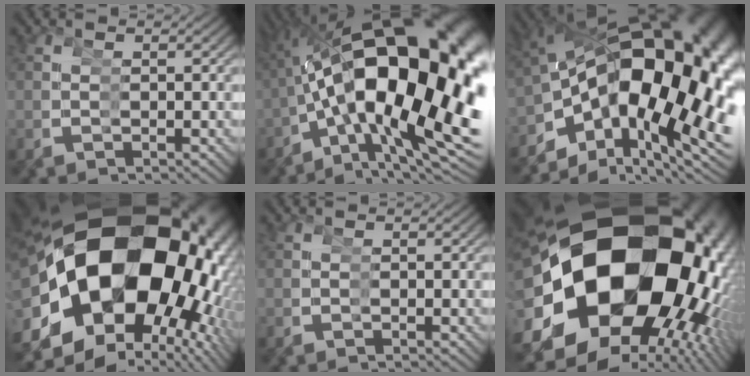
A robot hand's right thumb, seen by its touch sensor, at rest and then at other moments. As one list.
[{"total": 24.5, "force": [1.4, 14.0, 20.0], "torque": [-0.326, -0.023, 0.048]}, {"total": 21.8, "force": [0.0, 13.1, 17.4], "torque": [-0.247, -0.019, 0.015]}, {"total": 25.7, "force": [3.1, 16.8, 19.2], "torque": [-0.324, -0.002, 0.051]}, {"total": 0.0}, {"total": 29.7, "force": [2.0, 19.7, 22.1], "torque": [-0.367, -0.018, 0.041]}]